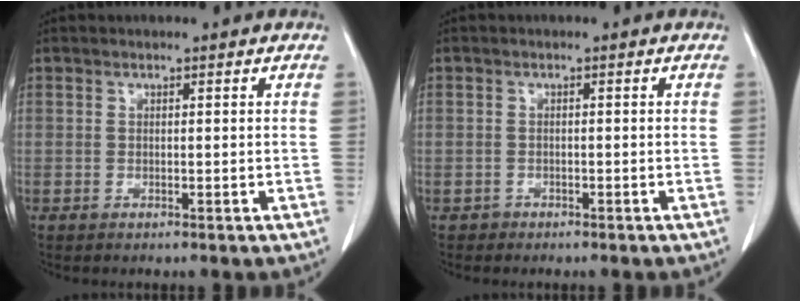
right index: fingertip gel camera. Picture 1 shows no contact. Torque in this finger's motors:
{"motor_torque": [-1.61, 0.13, -1.05, -0.21]}